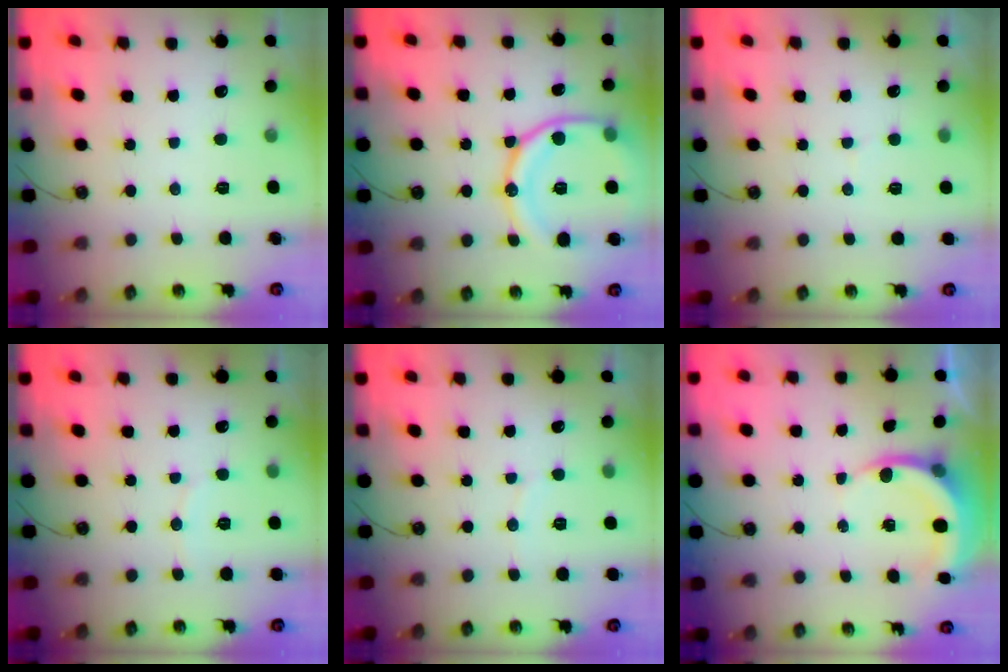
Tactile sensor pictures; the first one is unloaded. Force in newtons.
{"total": 18.2, "press": 18.1, "slide": 1.8}
{"total": 2.8, "press": 2.6, "slide": 1.0}
{"total": 3.3, "press": 3.2, "slide": 0.4}
{"total": 2.8, "press": 2.8, "slide": 0.4}
{"total": 4.6, "press": 4.6, "slide": 0.4}